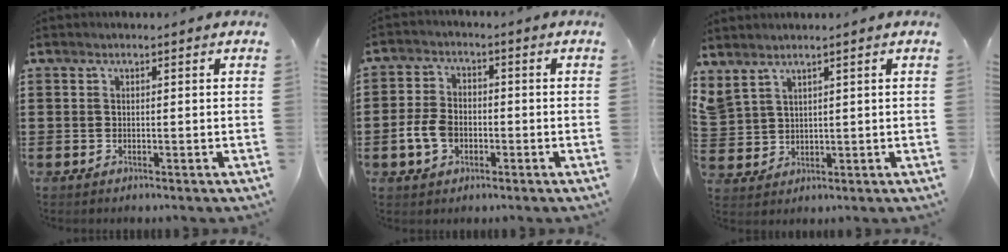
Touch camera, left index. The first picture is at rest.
{"total": 5.4, "force": [-1.6, 3.6, 3.6], "torque": [-0.094, 0.000, -0.036]}
{"total": 2.2, "force": [2.0, 0.9, 0.4], "torque": [-0.016, 0.003, 0.038]}